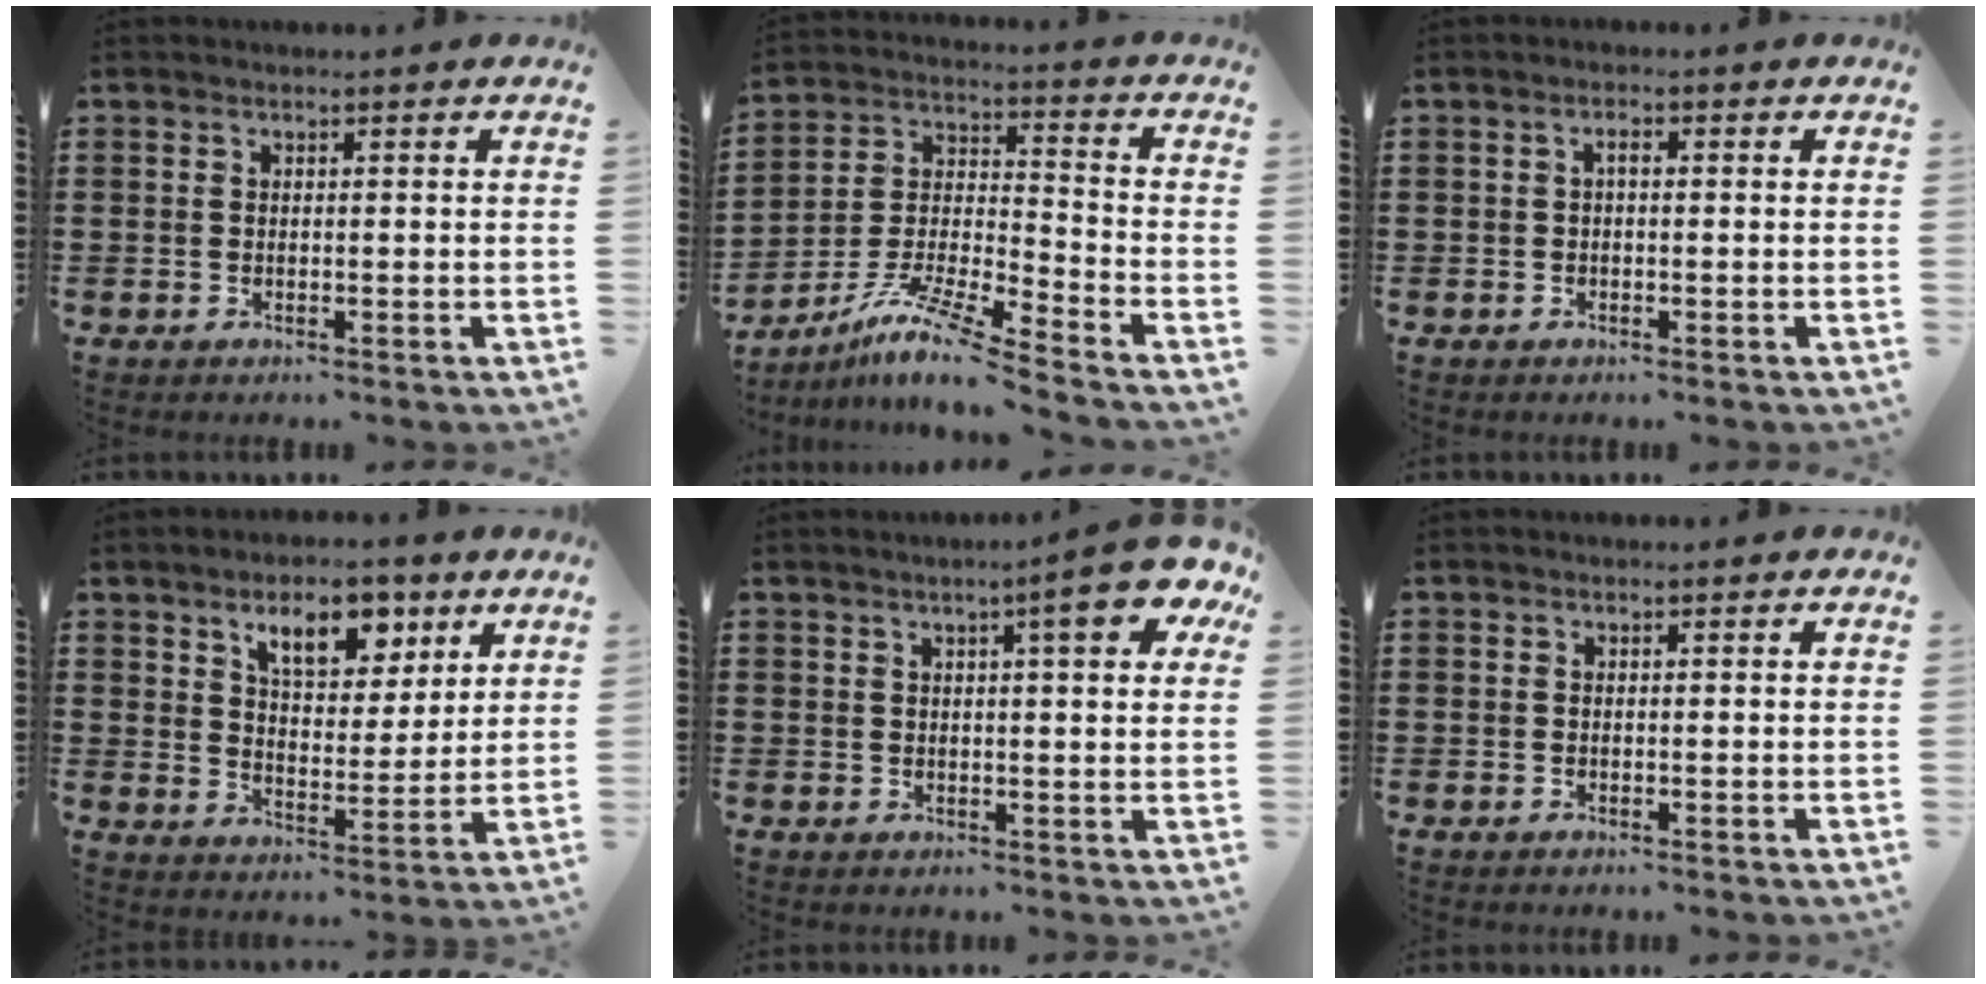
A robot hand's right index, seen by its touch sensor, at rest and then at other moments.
{"total": 9.9, "force": [-8.1, 0.4, 5.8], "torque": [-0.116, 0.000, -0.162]}
{"total": 1.2, "force": [-0.4, 0.4, 1.1], "torque": [-0.022, 0.001, -0.008]}
{"total": 8.3, "force": [5.2, 4.0, 5.0], "torque": [-0.086, -0.006, 0.087]}
{"total": 7.5, "force": [3.9, 1.1, 6.3], "torque": [-0.097, -0.007, 0.059]}
{"total": 0.0}